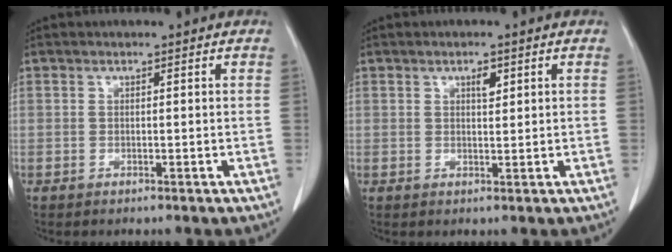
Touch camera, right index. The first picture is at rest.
{"total": 1.8, "force": [1.0, 0.7, 1.4], "torque": [-0.022, -0.002, 0.015]}